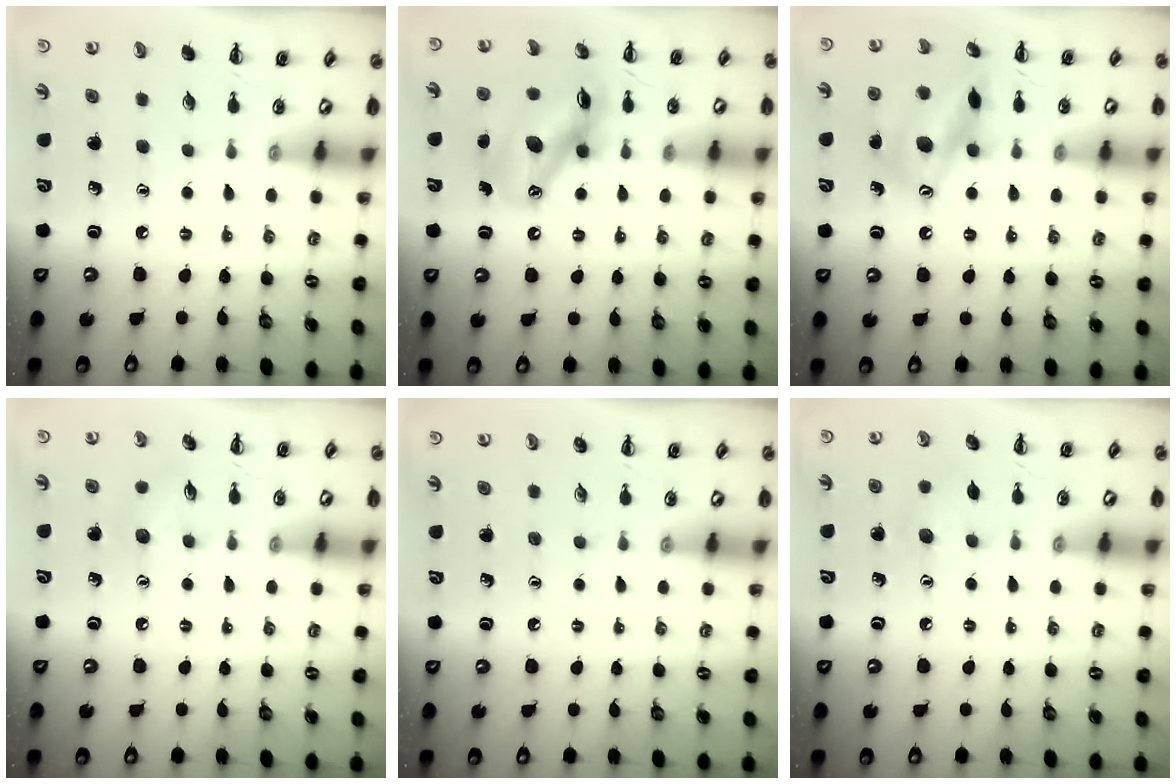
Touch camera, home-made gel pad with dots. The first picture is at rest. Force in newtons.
{"total": 12.6, "press": 12.2, "slide": 3.3}
{"total": 16.1, "press": 16.0, "slide": 1.9}
{"total": 6.6, "press": 6.5, "slide": 1.2}
{"total": 0.0}
{"total": 5.7, "press": 5.5, "slide": 1.5}